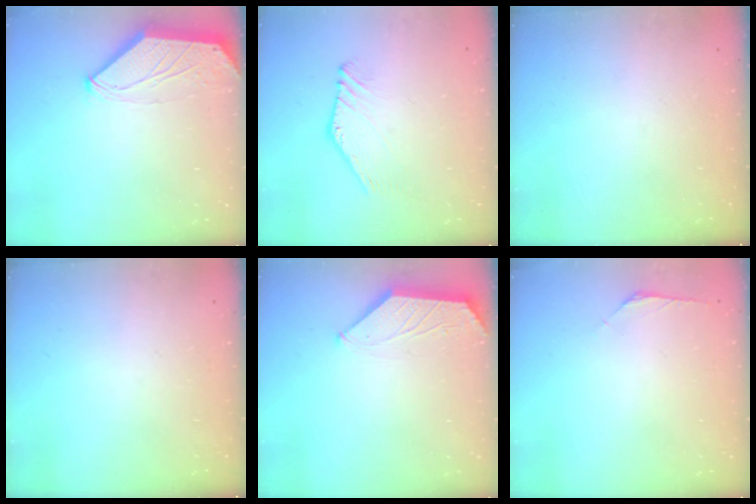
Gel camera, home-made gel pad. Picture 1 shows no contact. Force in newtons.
{"total": 2.1, "press": 2.1, "slide": 0.1}
{"total": 0.0}
{"total": 0.0}
{"total": 1.6, "press": 1.6, "slide": 0.3}
{"total": 1.1, "press": 1.0, "slide": 0.5}